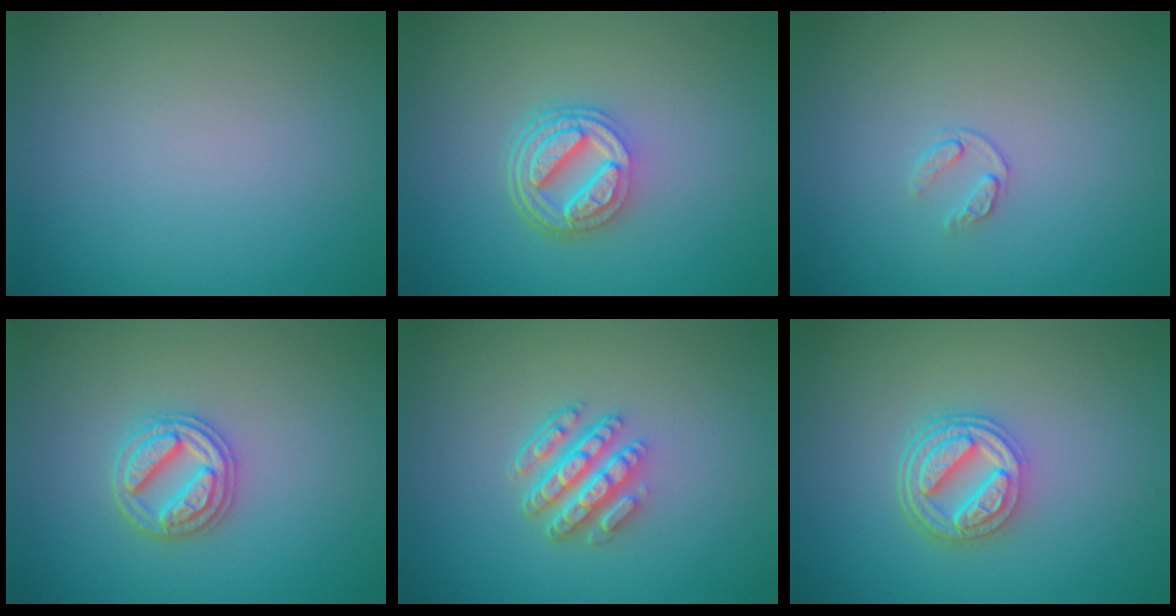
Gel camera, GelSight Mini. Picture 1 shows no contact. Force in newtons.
{"total": 5.2, "press": 3.9, "slide": 3.5}
{"total": 0.9, "press": 0.5, "slide": 0.8}
{"total": 3.1, "press": 3.1, "slide": 0.4}
{"total": 4.8, "press": 3.6, "slide": 3.2}
{"total": 4.7, "press": 3.6, "slide": 3.1}